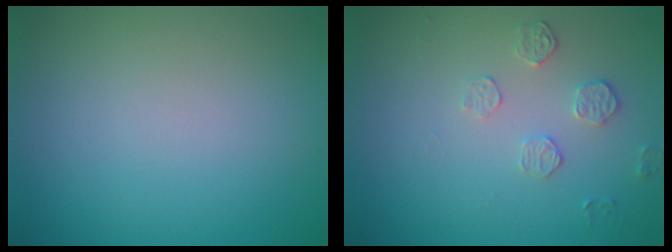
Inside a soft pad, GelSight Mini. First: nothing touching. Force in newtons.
{"total": 1.7, "press": 1.0, "slide": 1.4}